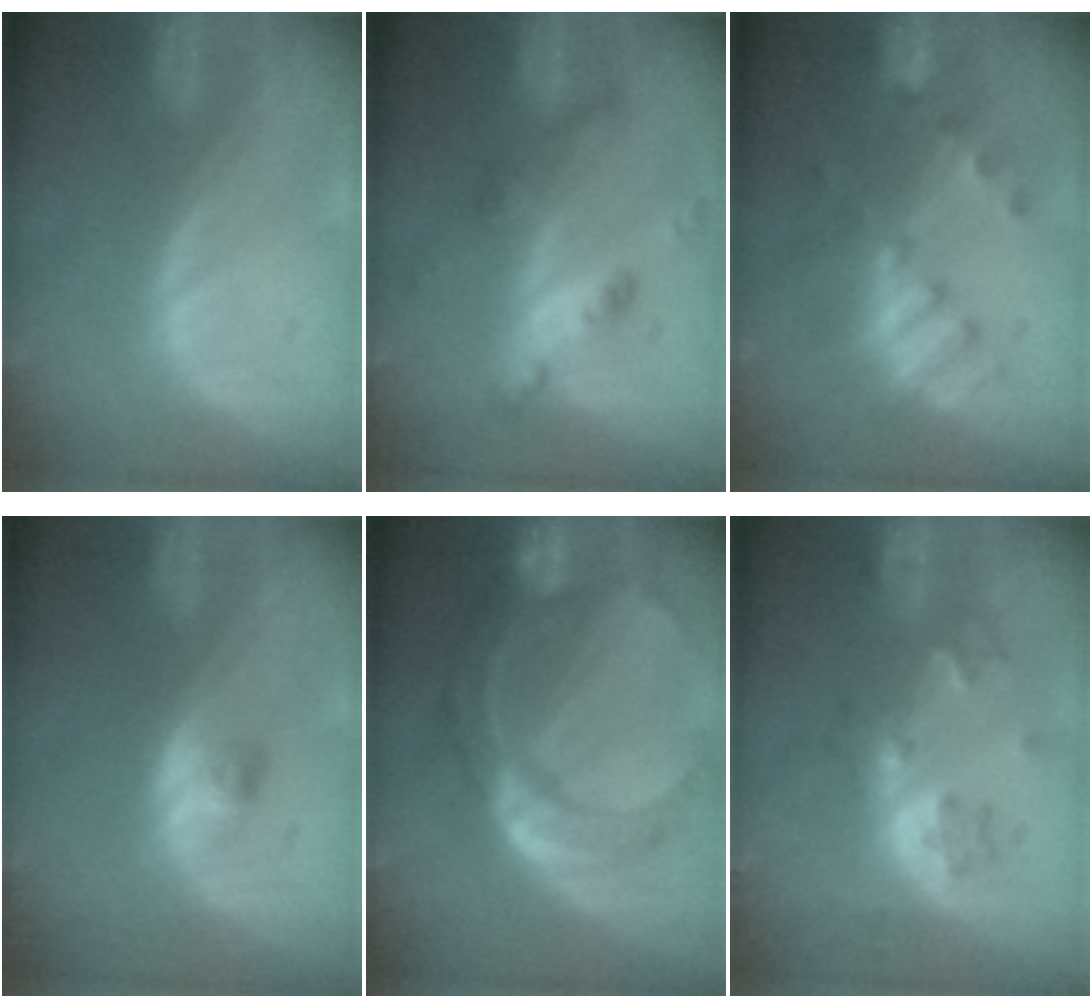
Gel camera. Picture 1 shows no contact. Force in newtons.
{"total": 6.3, "press": 5.5, "slide": 3.0}
{"total": 7.7, "press": 6.9, "slide": 3.3}
{"total": 2.6, "press": 2.4, "slide": 1.2}
{"total": 11.0, "press": 11.0, "slide": 1.1}
{"total": 6.4, "press": 5.7, "slide": 3.0}